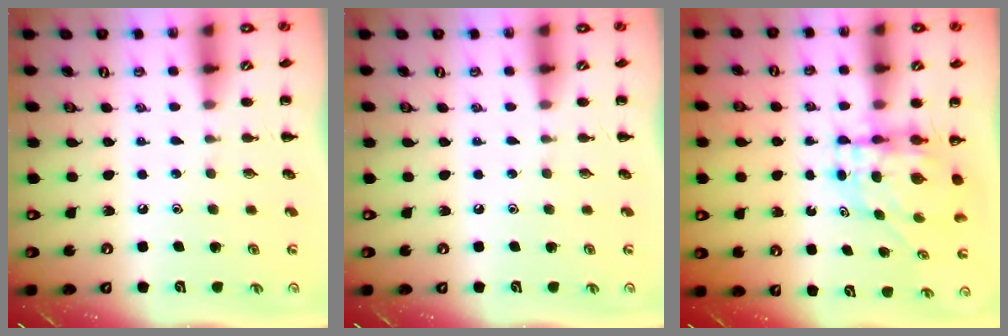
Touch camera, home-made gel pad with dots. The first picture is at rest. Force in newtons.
{"total": 0.0}
{"total": 5.5, "press": 5.4, "slide": 0.8}